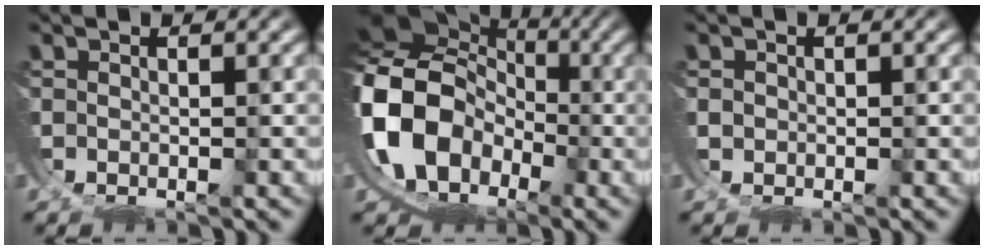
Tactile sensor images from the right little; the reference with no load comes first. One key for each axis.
{"total": 17.8, "fx": -0.6, "fy": 15.2, "fz": 9.3, "tx": -0.222, "ty": -0.042, "tz": -0.010}
{"total": 1.0, "fx": 0.0, "fy": 1.0, "fz": -0.1, "tx": -0.006, "ty": -0.004, "tz": 0.002}